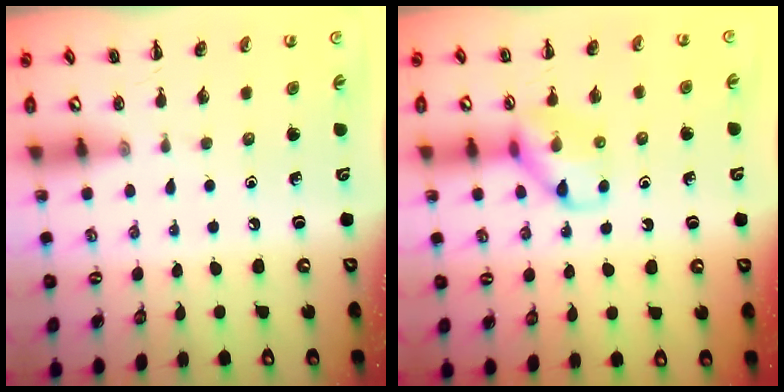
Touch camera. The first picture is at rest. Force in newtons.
{"total": 10.0, "press": 10.0, "slide": 0.5}